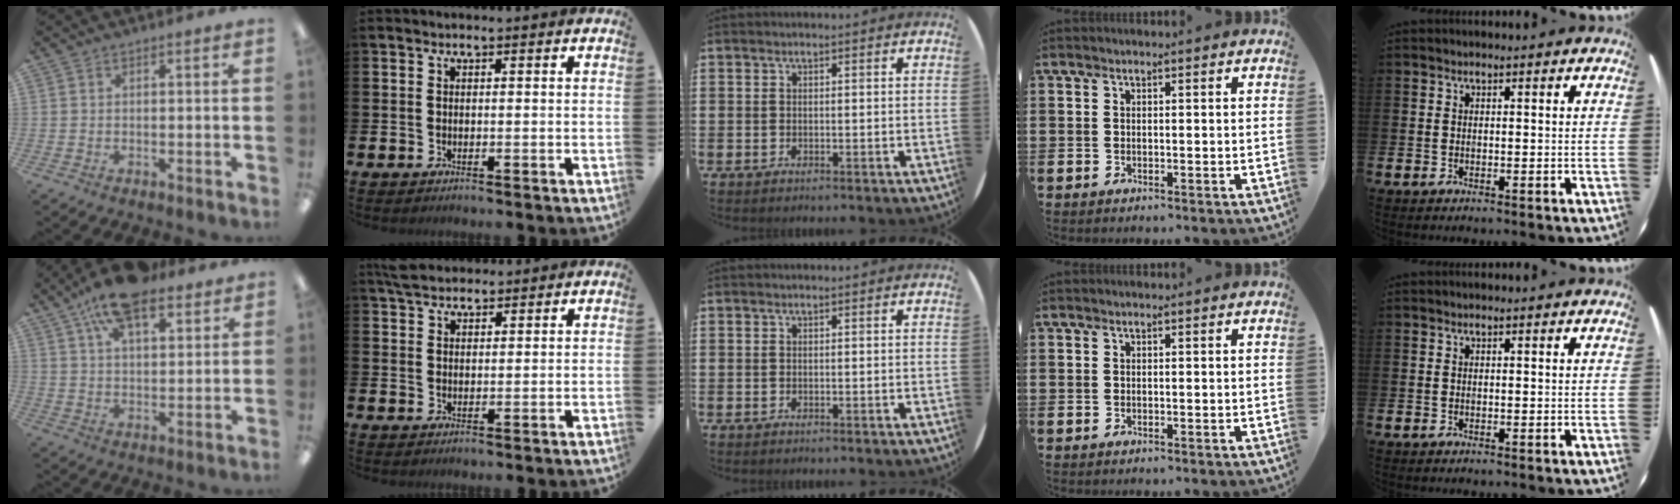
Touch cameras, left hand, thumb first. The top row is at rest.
{"thumb": {"total": 14.2, "force": [9.9, 5.7, 8.5], "torque": [-0.154, -0.035, 0.175]}, "index": {"total": 3.8, "force": [3.6, 1.1, 0.7], "torque": [-0.014, -0.011, 0.066]}}